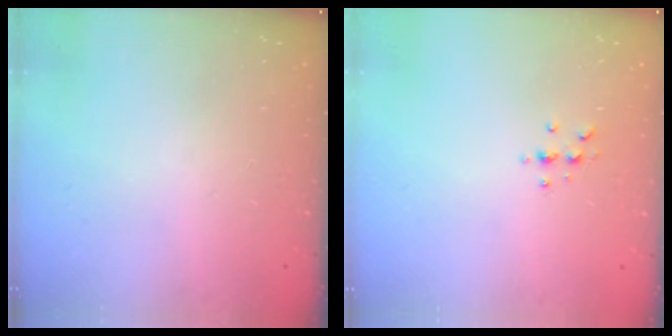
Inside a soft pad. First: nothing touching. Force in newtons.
{"total": 3.1, "press": 3.1, "slide": 0.5}